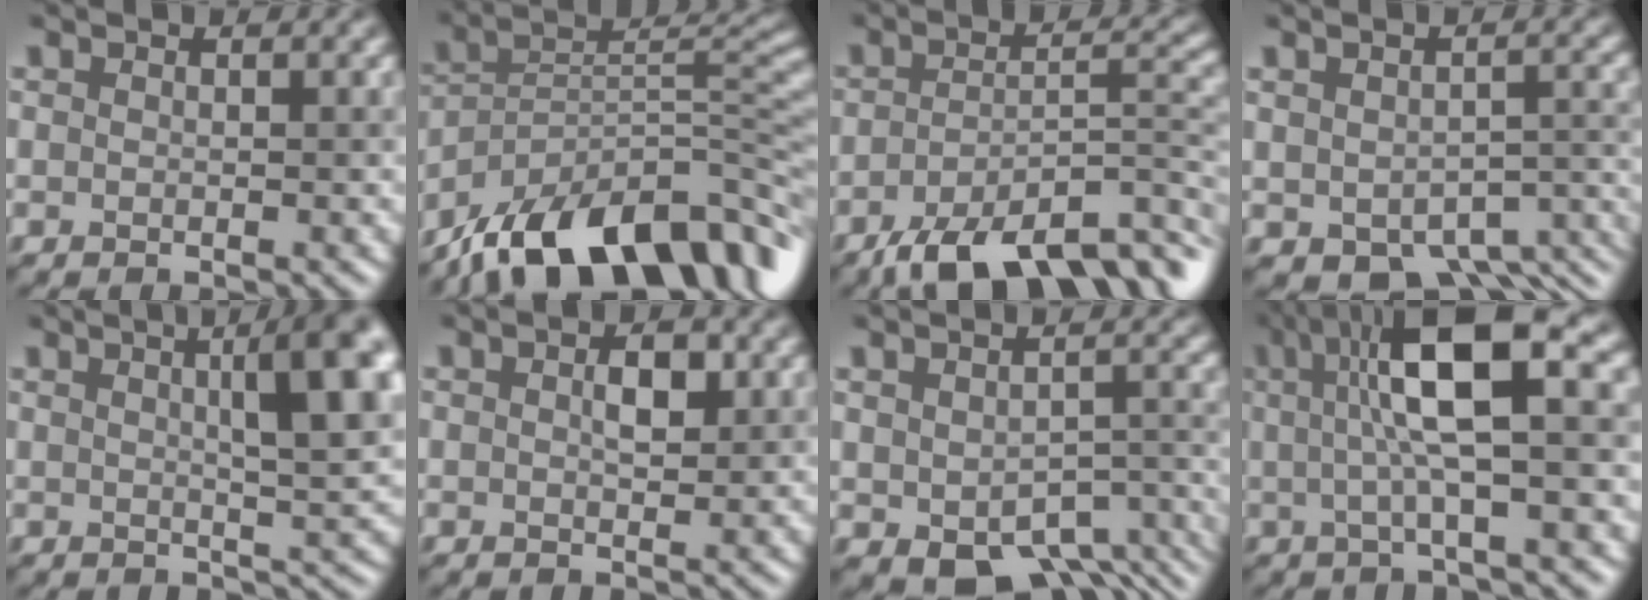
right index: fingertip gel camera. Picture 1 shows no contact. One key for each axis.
{"total": 15.3, "fx": -11.1, "fy": 5.7, "fz": 8.9, "tx": -0.161, "ty": 0.019, "tz": -0.193}
{"total": 11.0, "fx": -6.9, "fy": 4.2, "fz": 7.5, "tx": -0.119, "ty": -0.007, "tz": -0.116}
{"total": 7.2, "fx": -4.2, "fy": 3.8, "fz": 4.3, "tx": -0.051, "ty": -0.025, "tz": -0.052}
{"total": 8.6, "fx": 2.4, "fy": 2.3, "fz": 7.9, "tx": -0.064, "ty": 0.021, "tz": 0.026}
{"total": 2.2, "fx": 0.5, "fy": 1.1, "fz": 1.8, "tx": -0.030, "ty": 0.005, "tz": 0.006}
{"total": 7.8, "fx": -4.1, "fy": 4.3, "fz": 5.1, "tx": -0.069, "ty": -0.027, "tz": -0.045}
{"total": 9.6, "fx": 2.0, "fy": 2.2, "fz": 9.1, "tx": -0.137, "ty": 0.021, "tz": 0.025}